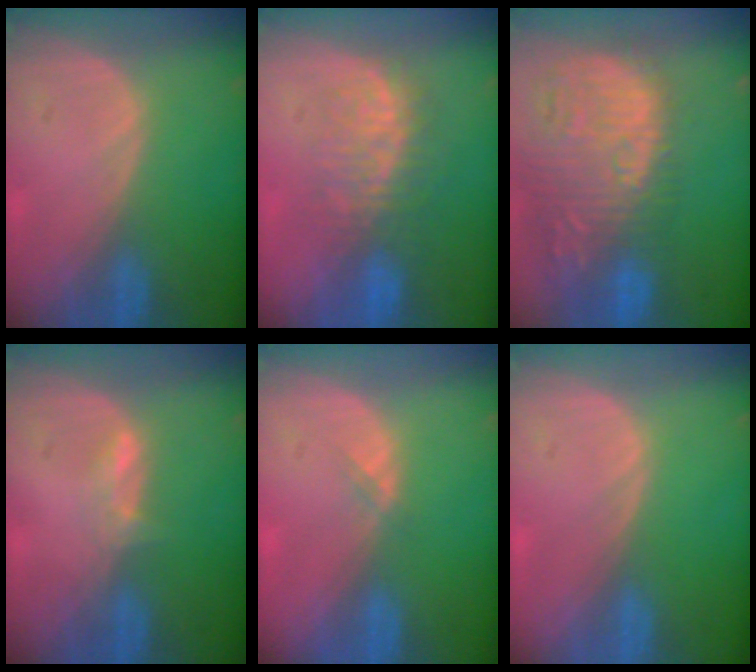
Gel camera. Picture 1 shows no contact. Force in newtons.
{"total": 7.9, "press": 7.5, "slide": 2.3}
{"total": 15.4, "press": 13.0, "slide": 8.2}
{"total": 1.7, "press": 1.7, "slide": 0.6}
{"total": 1.1, "press": 0.8, "slide": 0.7}
{"total": 0.0}